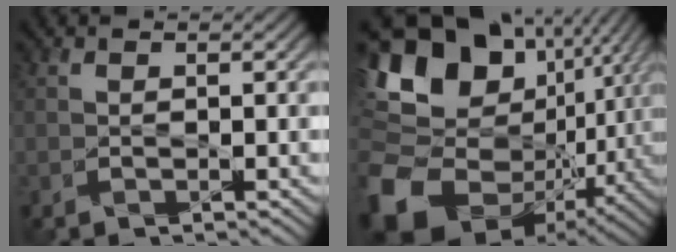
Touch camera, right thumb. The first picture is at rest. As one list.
[{"total": 18.0, "force": [-1.2, 14.2, 11.1], "torque": [-0.264, -0.034, 0.012]}]